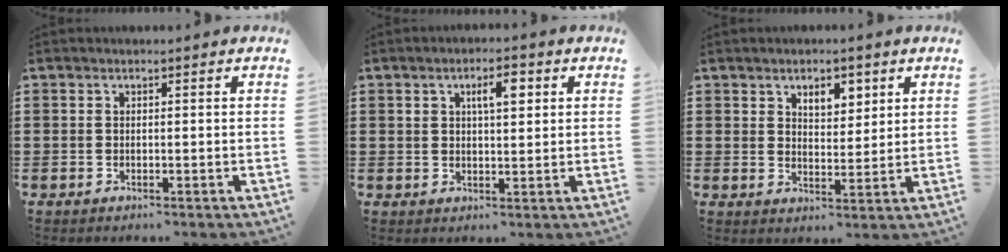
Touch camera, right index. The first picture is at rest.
{"total": 4.0, "force": [1.5, 1.5, 3.4], "torque": [-0.048, 0.002, 0.018]}
{"total": 4.2, "force": [2.6, 2.4, 2.3], "torque": [-0.038, 0.005, 0.043]}